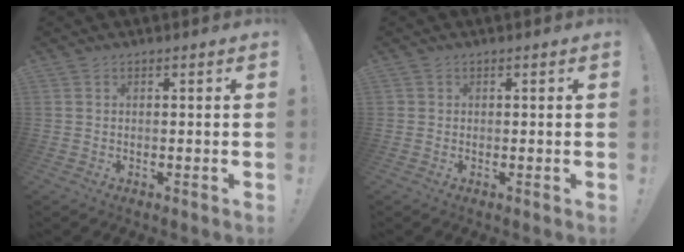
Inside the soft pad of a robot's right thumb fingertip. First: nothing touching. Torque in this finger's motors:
{"motor_torque": [-0.13, 0.03, 0.18, -0.04, -0.09]}